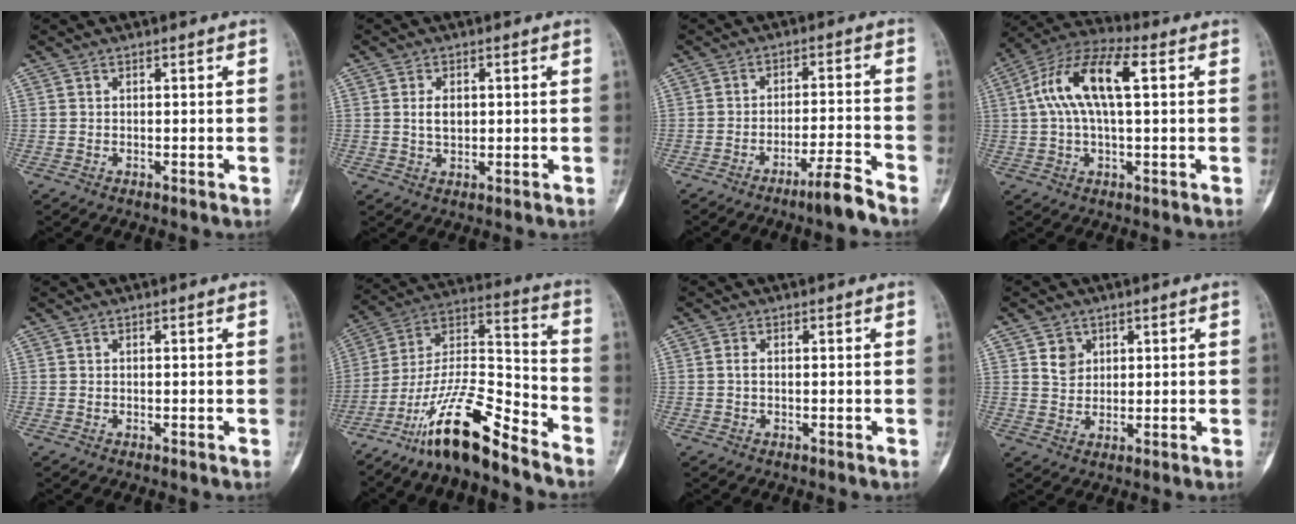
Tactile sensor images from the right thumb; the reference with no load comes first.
{"total": 3.4, "force": [0.5, 2.1, 2.6], "torque": [-0.037, -0.002, 0.011]}
{"total": 5.9, "force": [-4.6, -0.2, 3.7], "torque": [-0.066, 0.030, -0.083]}
{"total": 14.0, "force": [3.0, 5.6, 12.4], "torque": [-0.250, 0.037, 0.049]}
{"total": 0.0}
{"total": 17.3, "force": [-13.0, 3.8, 10.8], "torque": [-0.197, 0.093, -0.237]}
{"total": 1.1, "force": [0.0, 0.6, 0.9], "torque": [-0.017, 0.001, -0.002]}
{"total": 3.9, "force": [1.7, 3.2, 1.5], "torque": [-0.008, -0.011, 0.034]}